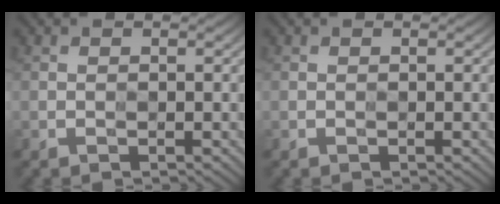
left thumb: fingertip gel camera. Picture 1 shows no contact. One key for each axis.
{"total": 0.0}